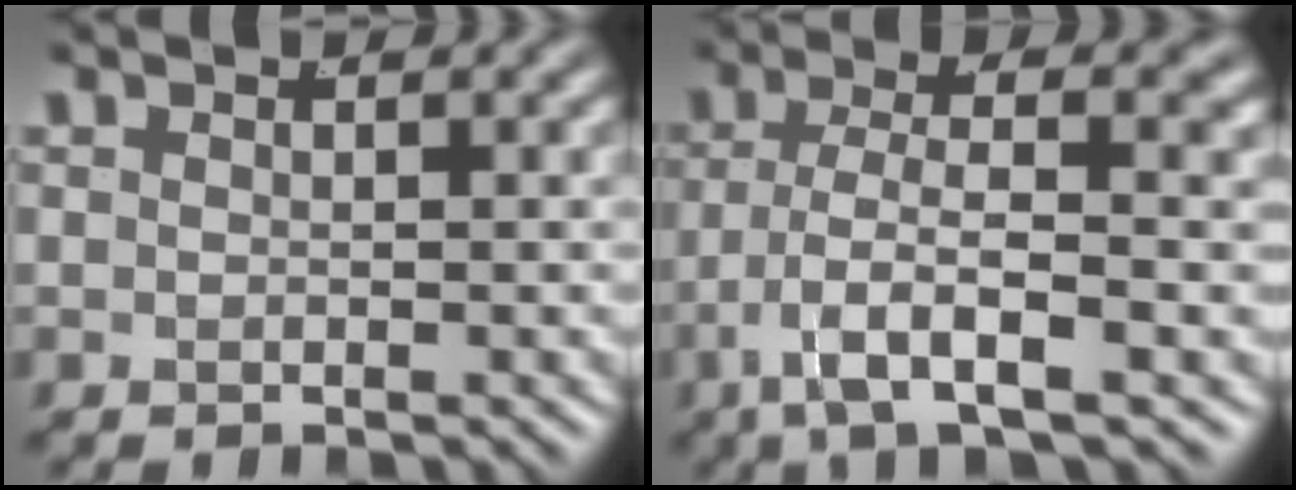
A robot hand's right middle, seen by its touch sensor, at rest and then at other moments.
{"total": 6.0, "force": [-1.4, 2.0, 5.5], "torque": [-0.102, -0.019, -0.012]}